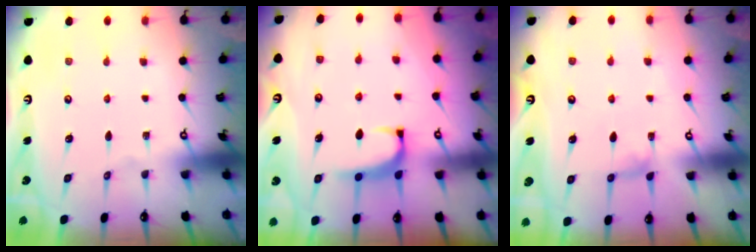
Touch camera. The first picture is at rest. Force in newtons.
{"total": 0.9, "press": 0.6, "slide": 0.6}
{"total": 0.8, "press": 0.5, "slide": 0.7}